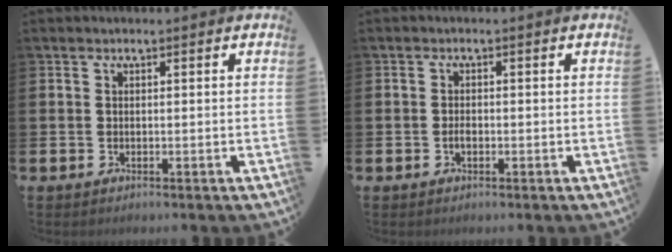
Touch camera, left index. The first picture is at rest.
{"total": 1.2, "force": [-0.4, 0.7, 0.9], "torque": [-0.016, 0.000, -0.008]}